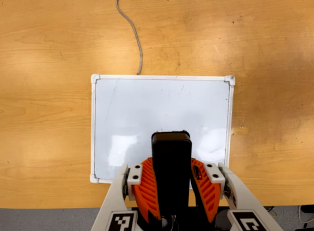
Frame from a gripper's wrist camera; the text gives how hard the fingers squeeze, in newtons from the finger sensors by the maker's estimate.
{"total": 5.6, "left": 5.1, "right": 6.0}